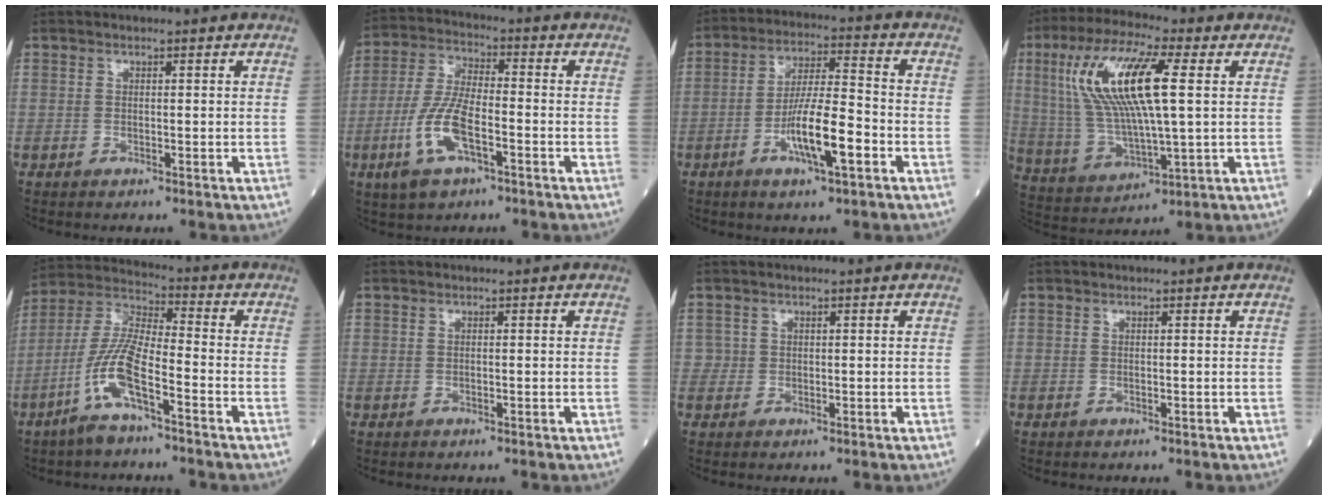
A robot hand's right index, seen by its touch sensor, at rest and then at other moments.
{"total": 10.1, "force": [-3.9, 3.3, 8.7], "torque": [-0.195, -0.005, -0.072]}
{"total": 10.1, "force": [-3.8, 1.4, 9.2], "torque": [-0.171, 0.000, -0.065]}
{"total": 16.0, "force": [3.9, 3.0, 15.2], "torque": [-0.323, 0.016, 0.076]}
{"total": 10.4, "force": [-5.1, 1.9, 8.9], "torque": [-0.198, 0.001, -0.101]}
{"total": 0.0}
{"total": 0.9, "force": [0.2, 0.9, -0.1], "torque": [0.011, 0.006, 0.002]}
{"total": 0.0}